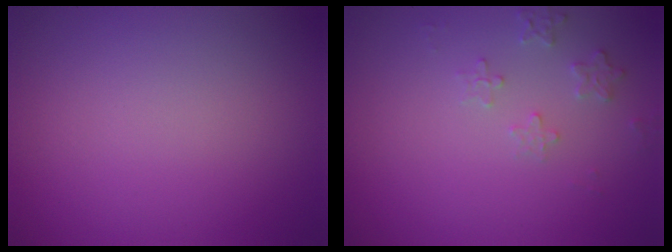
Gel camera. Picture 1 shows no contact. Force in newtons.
{"total": 1.6, "press": 1.6, "slide": 0.4}